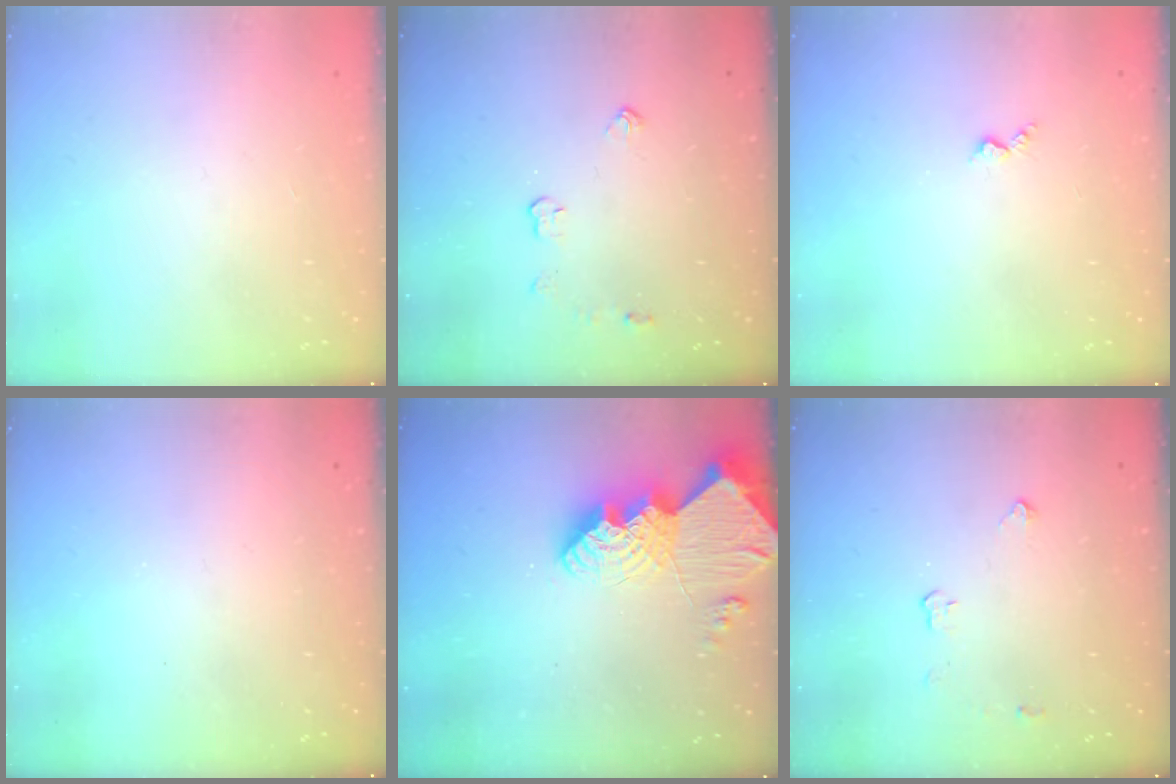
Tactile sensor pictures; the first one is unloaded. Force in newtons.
{"total": 3.9, "press": 3.8, "slide": 0.7}
{"total": 3.0, "press": 3.0, "slide": 0.5}
{"total": 0.0}
{"total": 16.8, "press": 16.7, "slide": 1.6}
{"total": 3.1, "press": 3.0, "slide": 0.5}